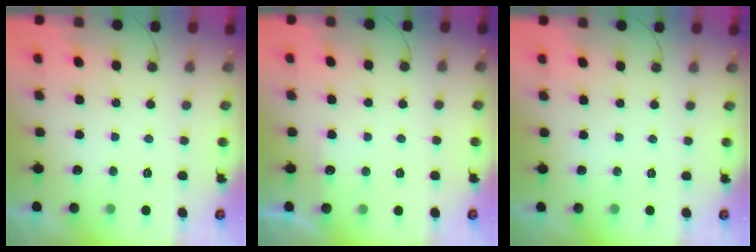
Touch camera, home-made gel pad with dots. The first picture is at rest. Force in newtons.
{"total": 2.8, "press": 2.7, "slide": 0.4}
{"total": 0.0}